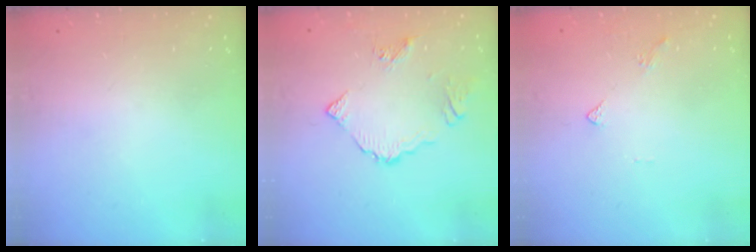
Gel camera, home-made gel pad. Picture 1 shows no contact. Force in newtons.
{"total": 6.1, "press": 6.1, "slide": 0.3}
{"total": 2.0, "press": 1.9, "slide": 0.6}